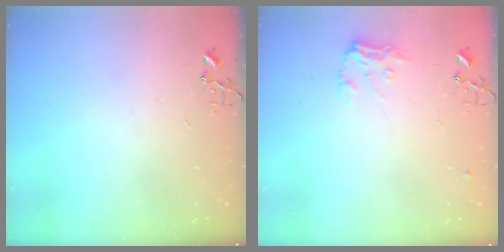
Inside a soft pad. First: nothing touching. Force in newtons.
{"total": 9.1, "press": 9.1, "slide": 0.4}